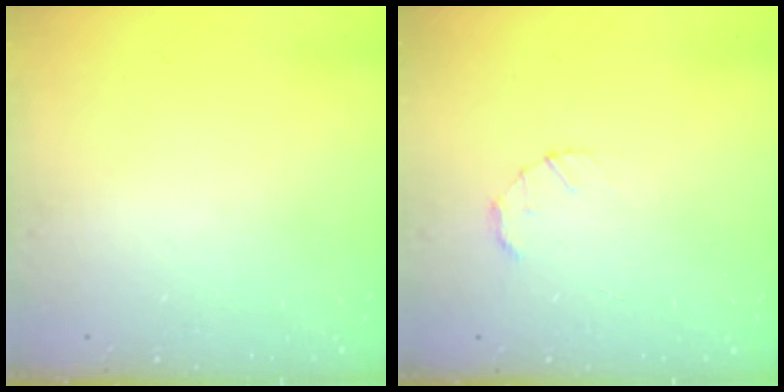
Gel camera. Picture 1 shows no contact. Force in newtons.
{"total": 1.5, "press": 1.5, "slide": 0.3}